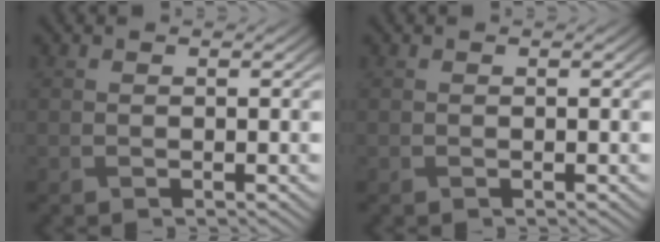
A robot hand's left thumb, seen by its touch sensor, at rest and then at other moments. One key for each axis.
{"total": 0.0}